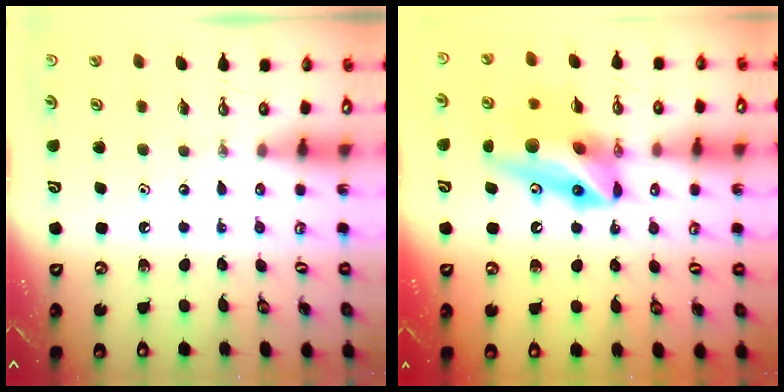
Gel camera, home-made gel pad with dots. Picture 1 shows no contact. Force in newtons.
{"total": 12.2, "press": 12.0, "slide": 2.1}